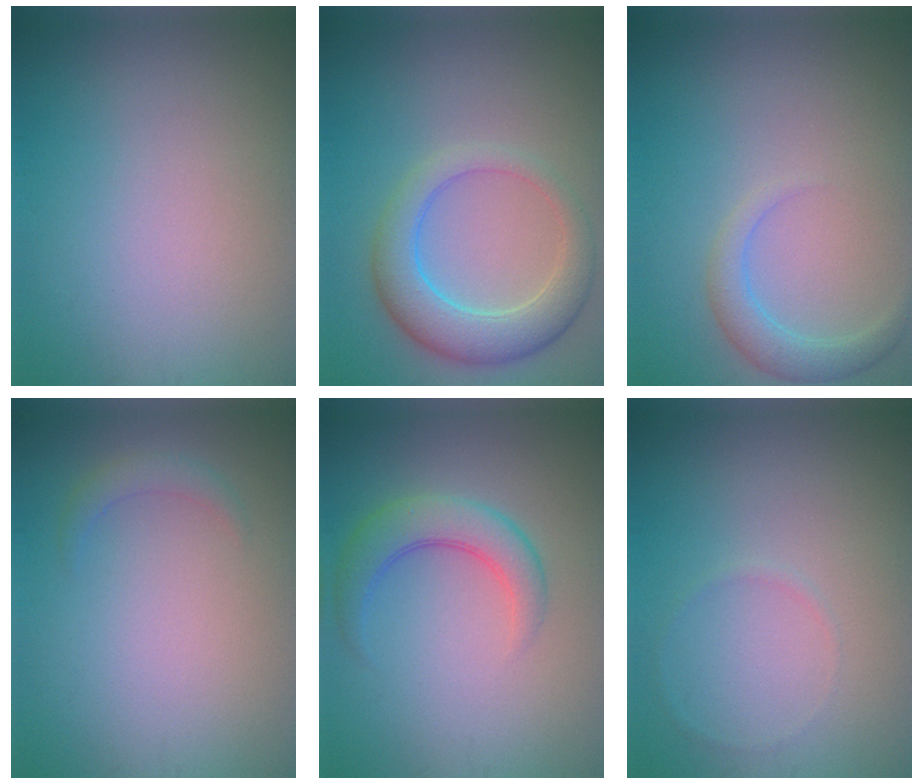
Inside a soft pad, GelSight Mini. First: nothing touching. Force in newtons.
{"total": 5.4, "press": 5.4, "slide": 0.2}
{"total": 2.4, "press": 2.4, "slide": 0.2}
{"total": 1.3, "press": 1.3, "slide": 0.1}
{"total": 4.0, "press": 4.0, "slide": 0.1}
{"total": 0.6, "press": 0.6, "slide": 0.1}